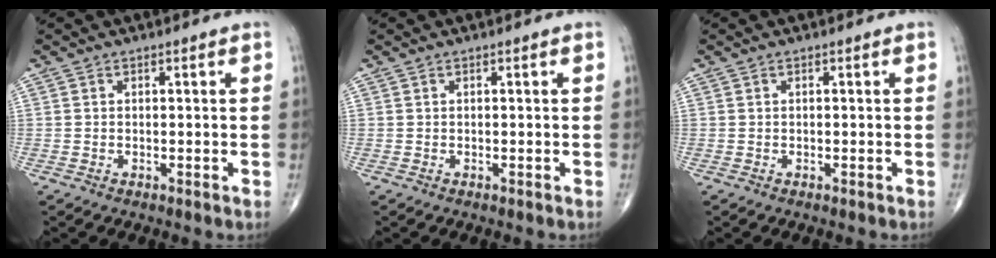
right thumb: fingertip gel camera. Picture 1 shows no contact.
{"total": 0.0}
{"total": 0.0}